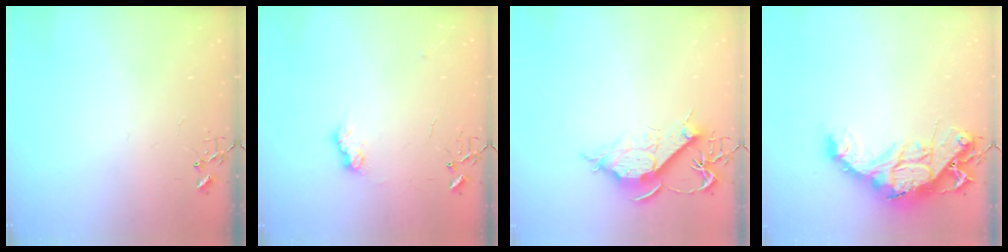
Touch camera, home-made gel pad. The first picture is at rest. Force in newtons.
{"total": 8.1, "press": 8.1, "slide": 0.3}
{"total": 11.1, "press": 11.1, "slide": 1.2}
{"total": 16.6, "press": 16.6, "slide": 1.6}